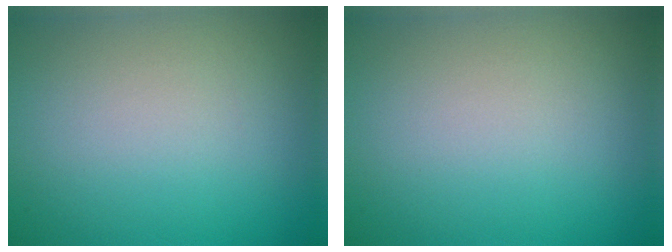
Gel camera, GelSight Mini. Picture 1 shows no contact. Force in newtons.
{"total": 0.0}